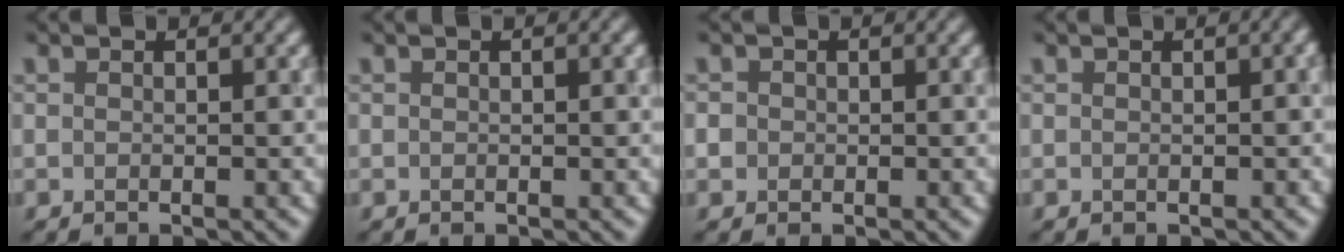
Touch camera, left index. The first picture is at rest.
{"total": 0.6, "force": [0.1, 0.0, 0.6], "torque": [-0.008, 0.003, 0.002]}
{"total": 1.2, "force": [0.0, 1.1, 0.3], "torque": [0.003, -0.002, -0.002]}
{"total": 1.4, "force": [0.2, 0.4, 1.3], "torque": [-0.010, 0.010, 0.004]}